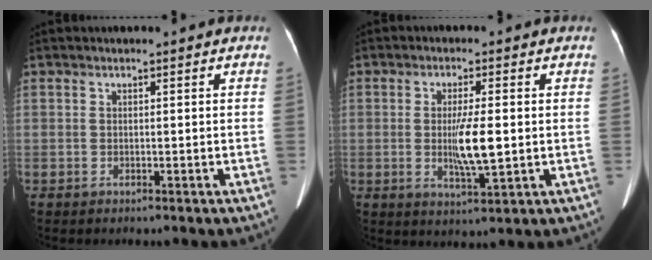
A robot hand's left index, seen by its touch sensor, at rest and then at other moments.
{"total": 6.4, "force": [-0.3, 0.8, 6.3], "torque": [-0.119, -0.013, -0.005]}